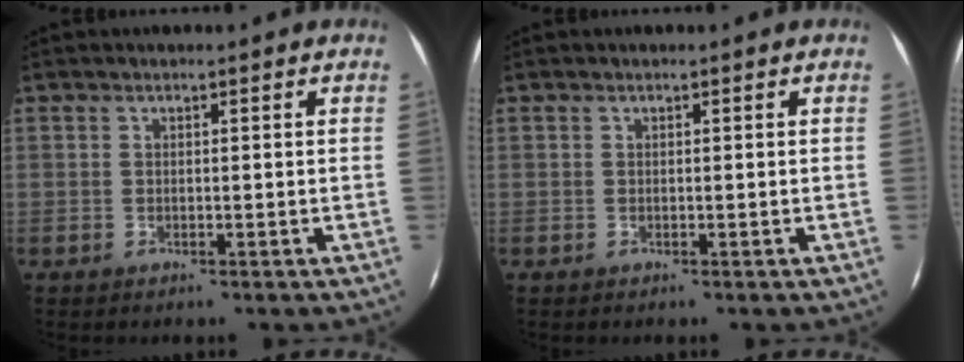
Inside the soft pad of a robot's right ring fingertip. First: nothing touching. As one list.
[{"total": 0.0}]